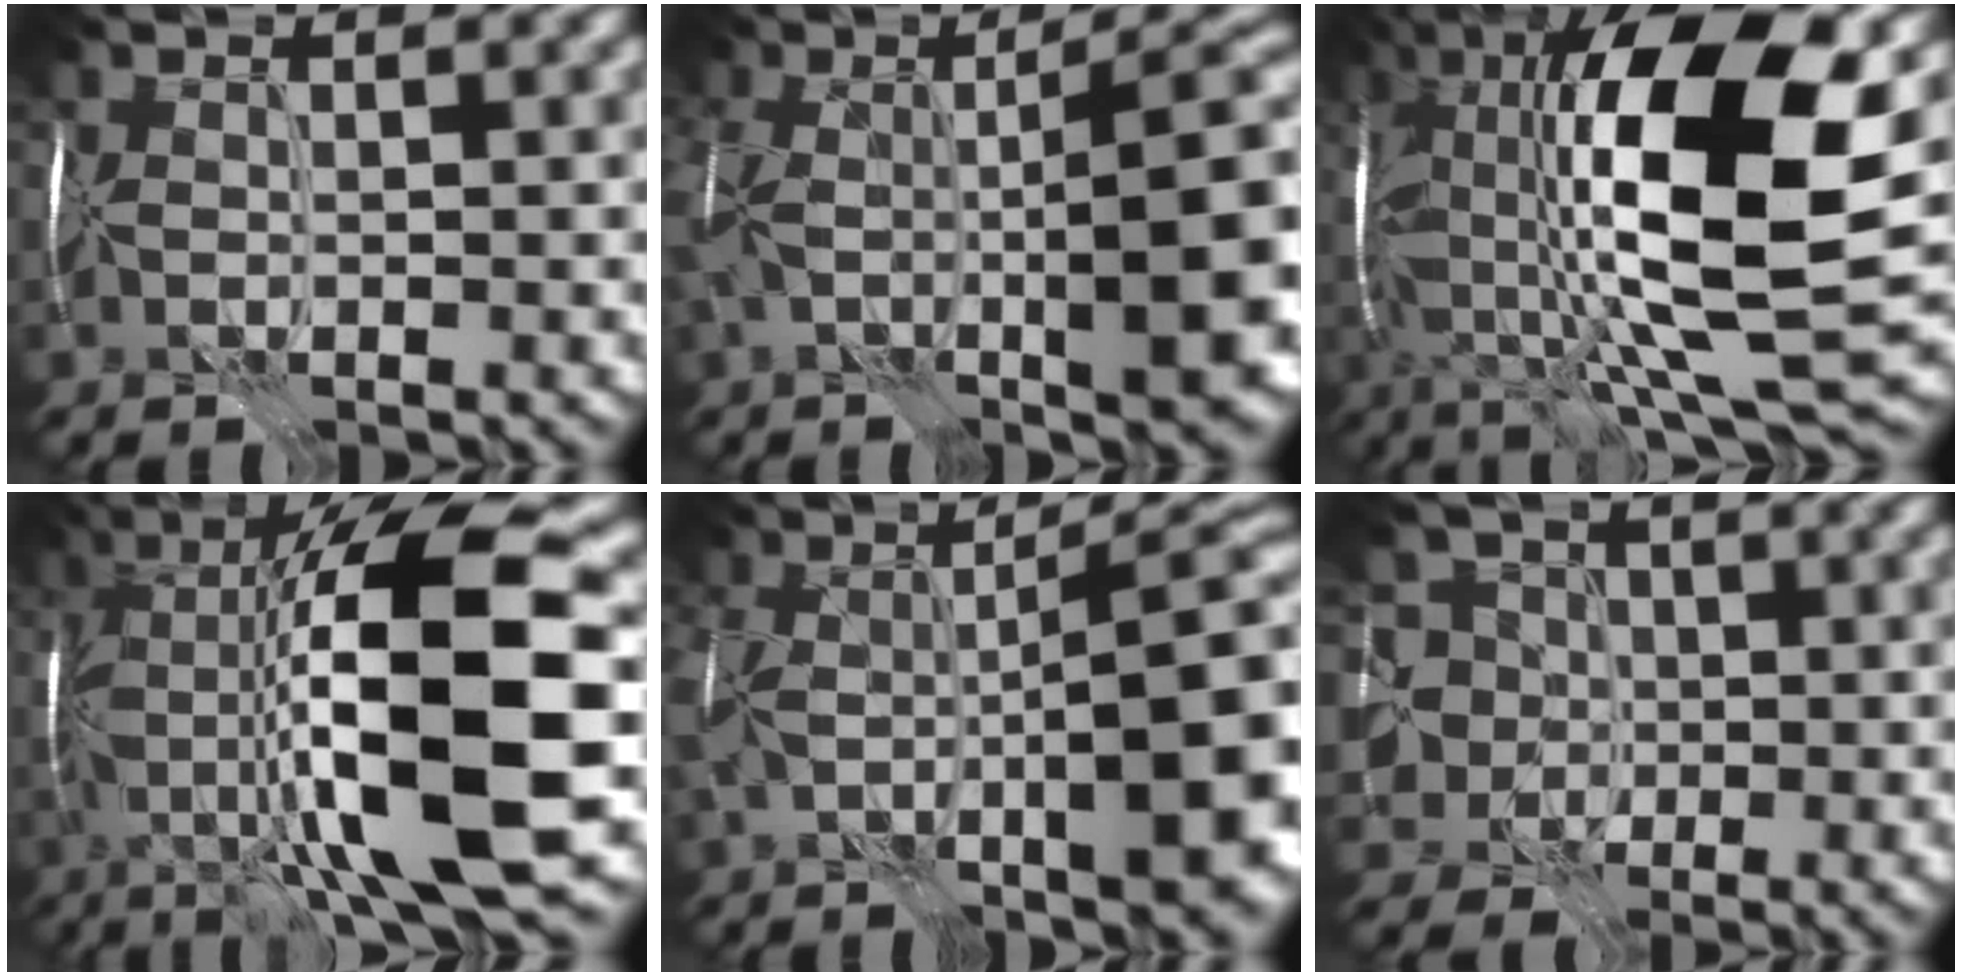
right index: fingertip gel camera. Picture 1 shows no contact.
{"total": 11.7, "force": [-1.2, 3.4, 11.1], "torque": [-0.186, 0.004, -0.016]}
{"total": 17.3, "force": [1.9, 6.5, 16.0], "torque": [-0.307, 0.014, 0.031]}
{"total": 15.1, "force": [-1.7, 3.3, 14.6], "torque": [-0.249, 0.029, -0.023]}
{"total": 13.0, "force": [-1.9, 4.4, 12.0], "torque": [-0.199, 0.000, -0.028]}
{"total": 7.7, "force": [-0.7, 7.2, 2.7], "torque": [-0.063, 0.026, -0.051]}